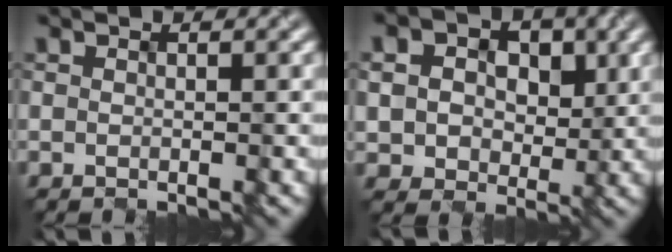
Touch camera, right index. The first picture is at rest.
{"total": 8.1, "force": [2.4, 6.6, 4.1], "torque": [-0.090, 0.017, 0.035]}